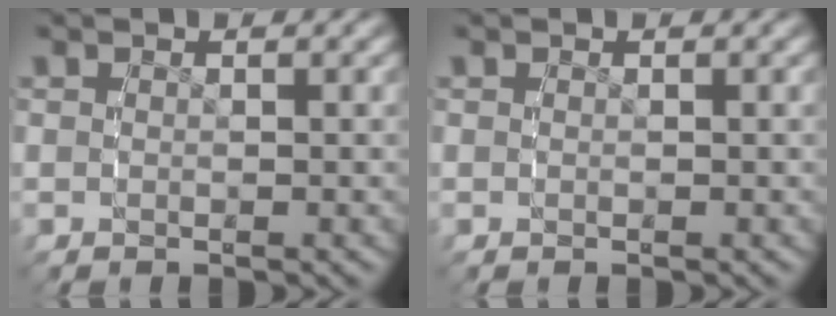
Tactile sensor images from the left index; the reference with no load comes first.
{"total": 0.0}